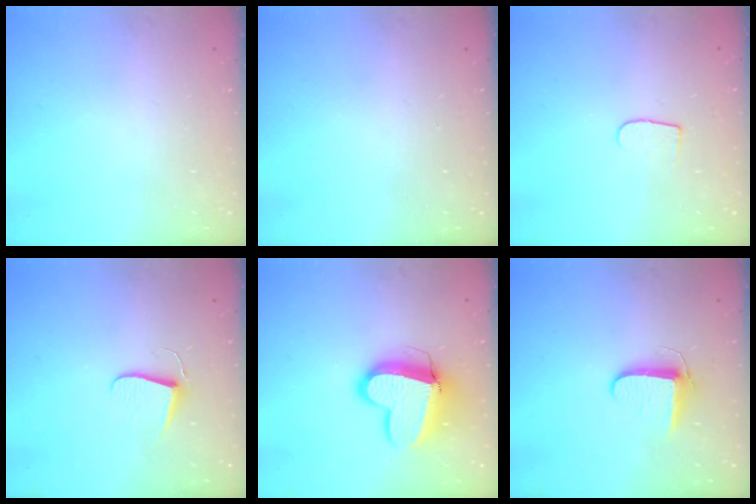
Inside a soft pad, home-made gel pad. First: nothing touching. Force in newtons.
{"total": 0.0}
{"total": 5.2, "press": 5.1, "slide": 0.6}
{"total": 6.2, "press": 6.1, "slide": 0.6}
{"total": 13.6, "press": 13.5, "slide": 1.7}
{"total": 7.8, "press": 7.7, "slide": 1.1}